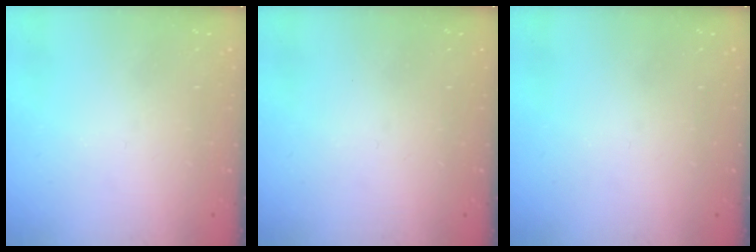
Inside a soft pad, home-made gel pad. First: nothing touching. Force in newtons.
{"total": 0.0}
{"total": 0.0}